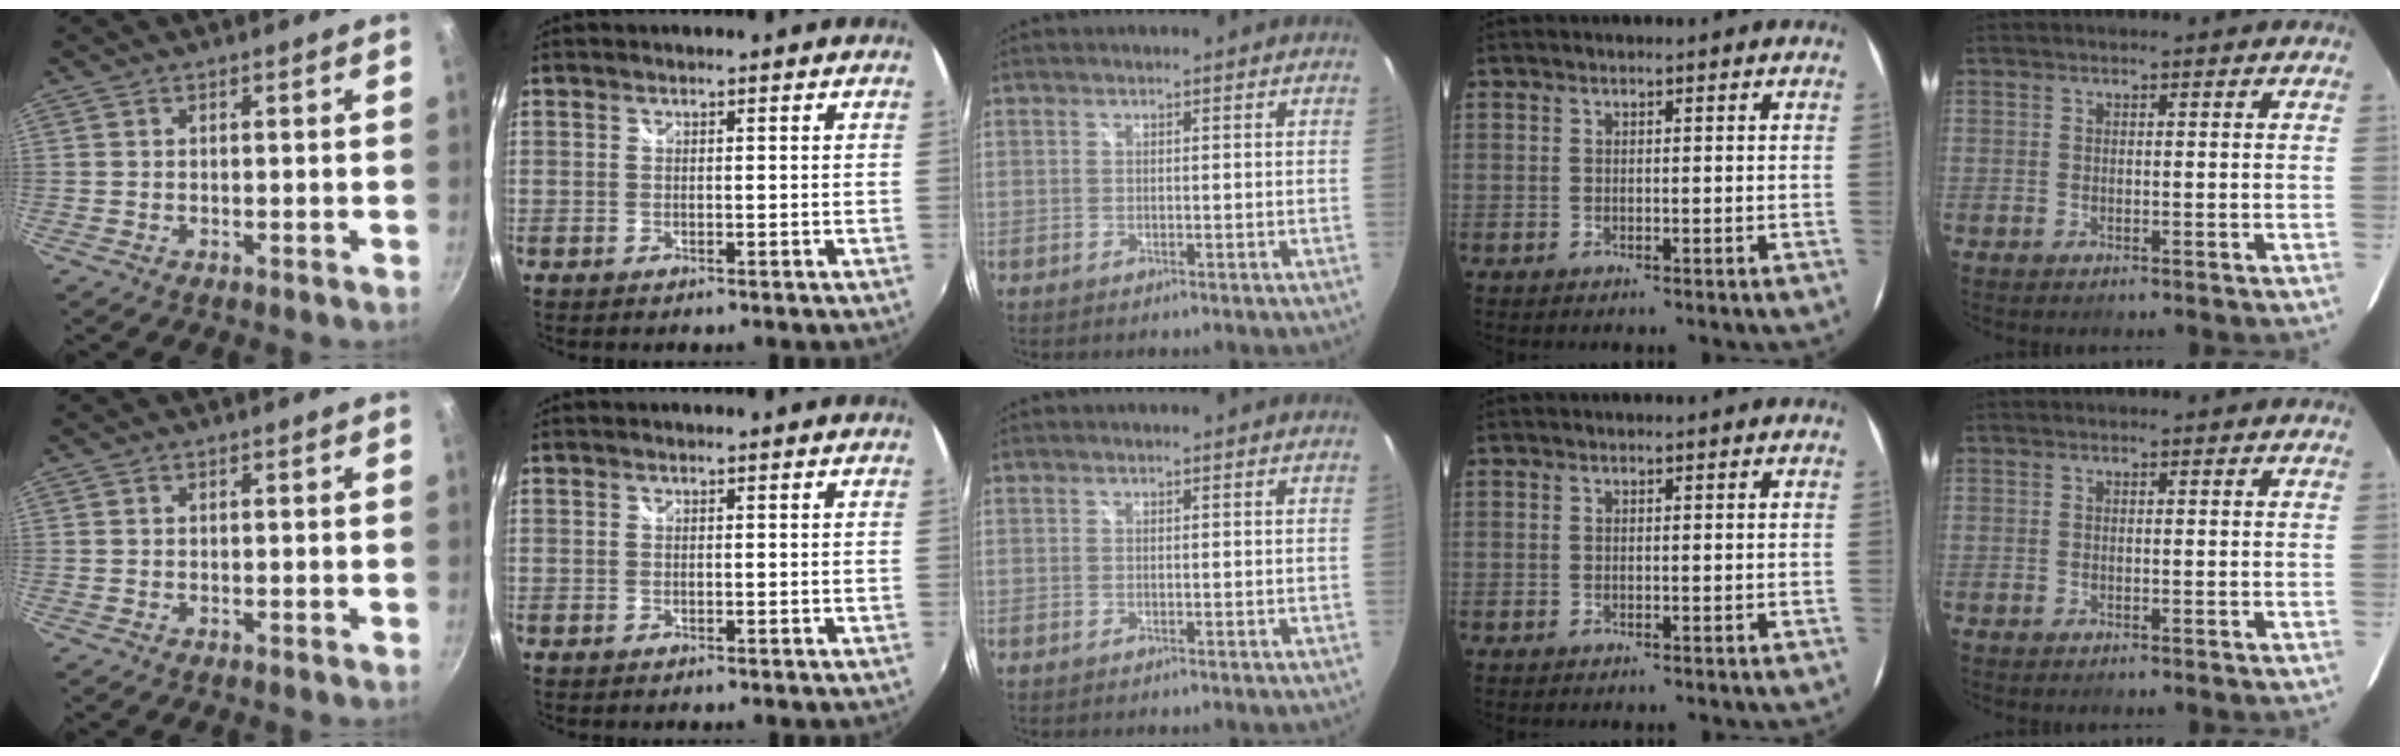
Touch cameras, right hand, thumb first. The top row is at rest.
{}